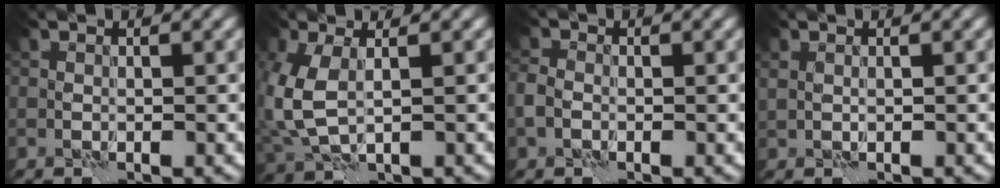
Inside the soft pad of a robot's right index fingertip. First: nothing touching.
{"total": 5.3, "force": [0.4, 3.1, 4.2], "torque": [-0.123, -0.002, 0.011]}
{"total": 2.0, "force": [-0.5, 1.7, 1.0], "torque": [-0.025, 0.001, -0.020]}
{"total": 1.0, "force": [0.4, 0.7, 0.5], "torque": [-0.013, 0.000, 0.011]}